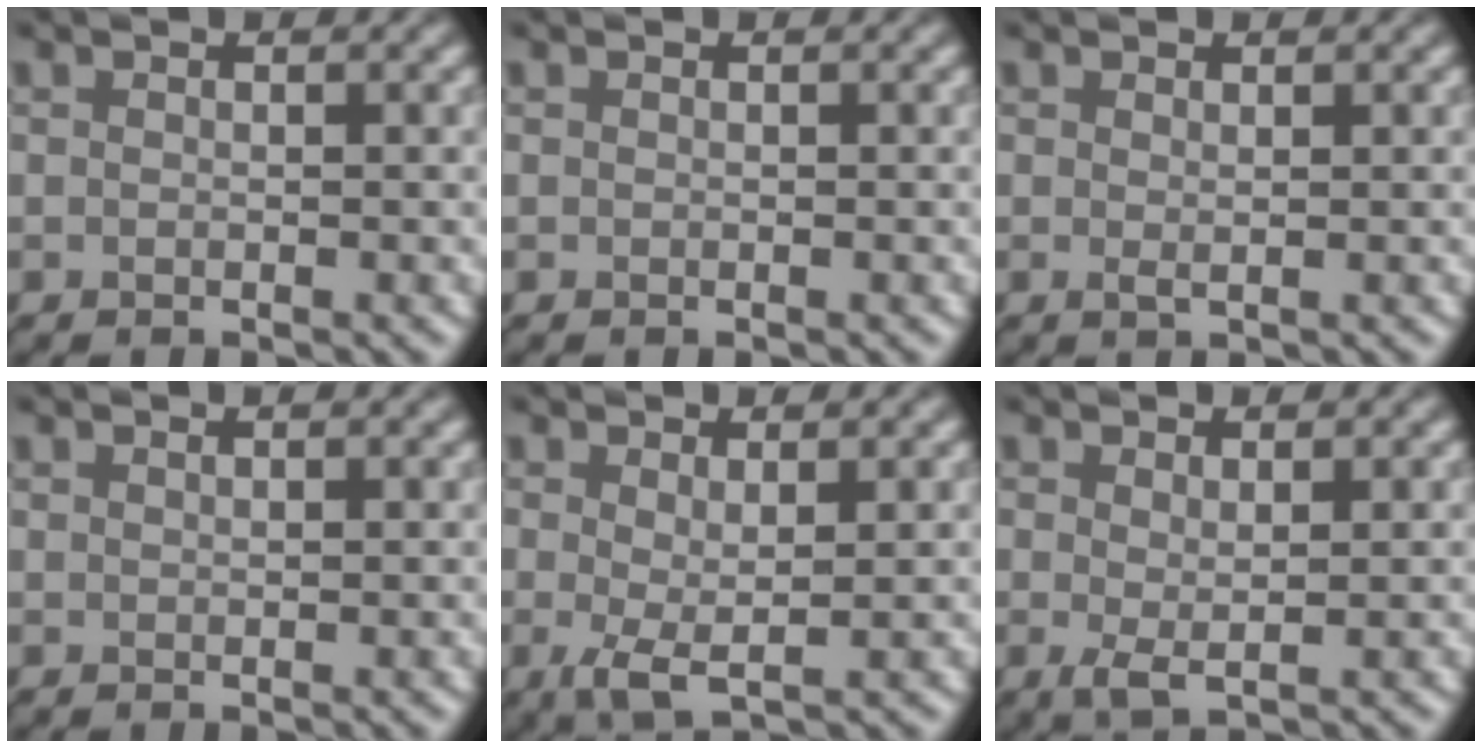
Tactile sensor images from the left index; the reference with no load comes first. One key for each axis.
{"total": 0.0}
{"total": 0.6, "fx": 0.3, "fy": 0.1, "fz": 0.5, "tx": -0.011, "ty": -0.004, "tz": 0.005}
{"total": 0.8, "fx": 0.8, "fy": 0.1, "fz": 0.2, "tx": -0.005, "ty": 0.002, "tz": 0.015}
{"total": 2.3, "fx": 0.3, "fy": 0.5, "fz": 2.2, "tx": -0.045, "ty": -0.005, "tz": 0.005}
{"total": 1.5, "fx": 0.5, "fy": 0.3, "fz": 1.4, "tx": -0.030, "ty": -0.005, "tz": 0.012}